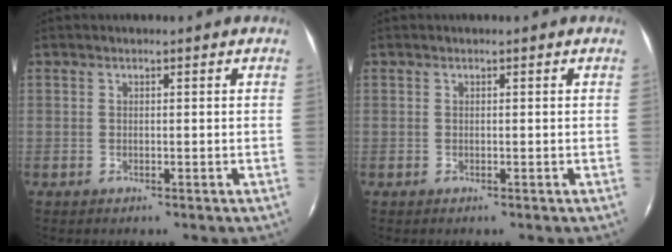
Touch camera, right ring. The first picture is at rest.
{"total": 0.0}